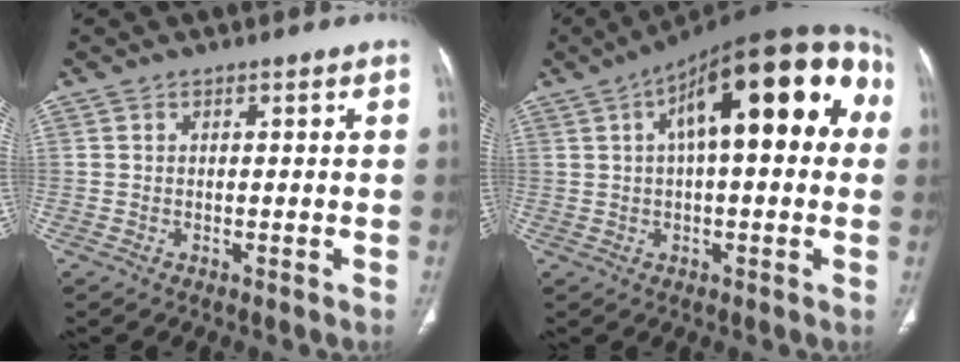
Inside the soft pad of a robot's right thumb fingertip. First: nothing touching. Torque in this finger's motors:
{"motor_torque": [-0.19, 4.81, 1.60, 0.63, 0.60]}